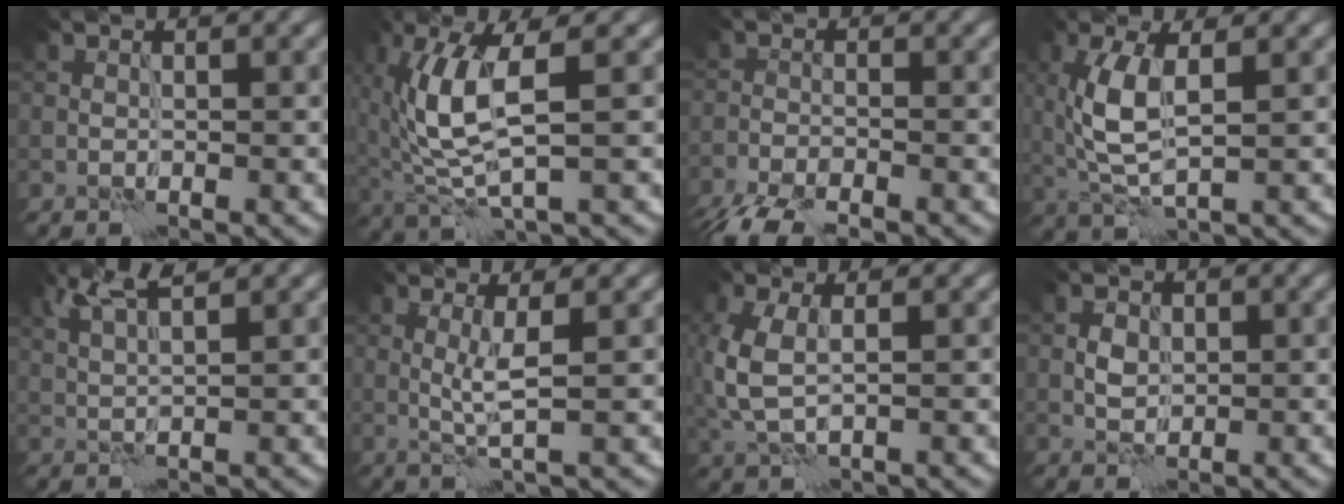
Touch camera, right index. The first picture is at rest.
{"total": 6.6, "force": [0.8, 1.9, 6.2], "torque": [-0.151, -0.002, 0.021]}
{"total": 4.8, "force": [-4.1, 1.1, 2.3], "torque": [-0.038, -0.017, -0.086]}
{"total": 5.5, "force": [1.0, 2.1, 5.0], "torque": [-0.120, -0.002, 0.023]}
{"total": 3.6, "force": [2.3, 0.5, 2.7], "torque": [-0.057, 0.007, 0.048]}
{"total": 2.3, "force": [0.3, 0.0, 2.3], "torque": [-0.051, -0.002, 0.007]}
{"total": 4.6, "force": [0.3, 2.4, 3.9], "torque": [-0.114, -0.001, 0.007]}
{"total": 1.7, "force": [0.3, 1.2, 1.2], "torque": [-0.022, 0.002, 0.004]}